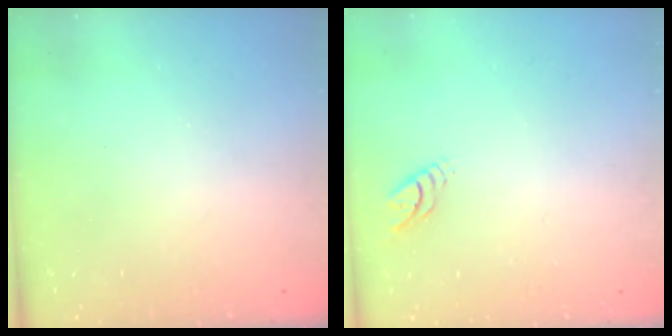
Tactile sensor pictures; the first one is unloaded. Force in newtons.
{"total": 4.0, "press": 4.0, "slide": 0.2}